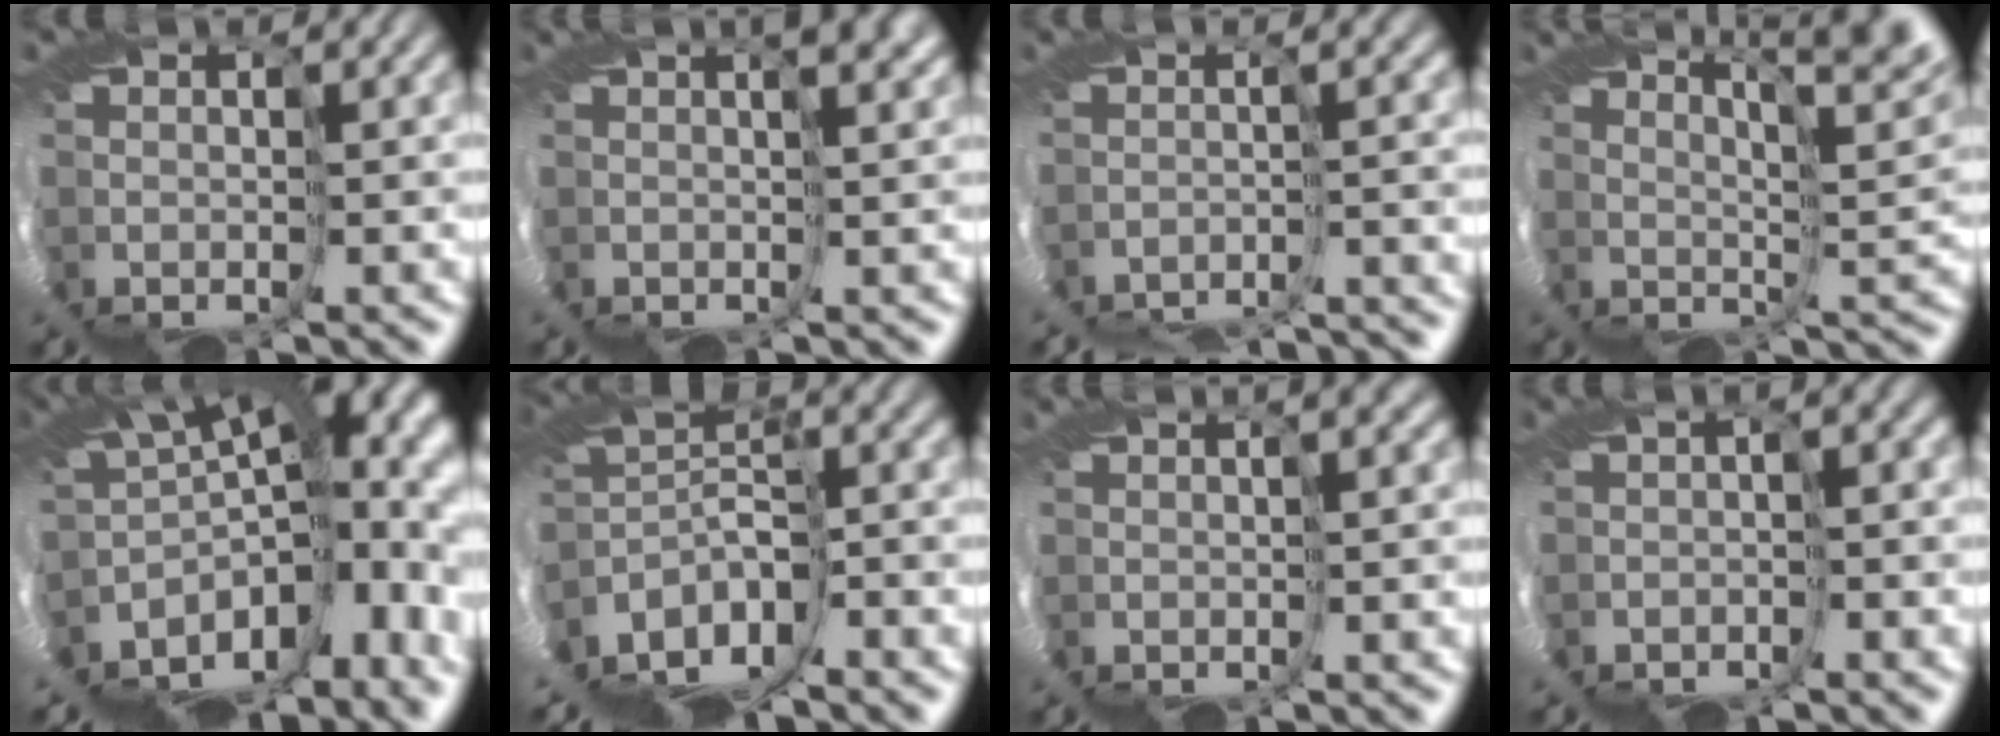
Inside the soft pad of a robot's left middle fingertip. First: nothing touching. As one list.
[{"total": 2.3, "force": [1.1, -1.9, 0.7], "torque": [-0.013, -0.004, 0.028]}, {"total": 9.7, "force": [-9.3, -2.2, -1.9], "torque": [0.024, -0.001, -0.108]}, {"total": 7.7, "force": [6.9, -2.7, 2.3], "torque": [-0.009, 0.023, 0.098]}, {"total": 8.2, "force": [-5.2, 2.8, 5.7], "torque": [-0.086, 0.004, -0.054]}, {"total": 4.5, "force": [-4.0, -1.0, 1.8], "torque": [-0.073, 0.008, -0.070]}, {"total": 3.3, "force": [-0.8, -2.7, -1.7], "torque": [0.026, -0.007, 0.002]}, {"total": 3.0, "force": [-2.1, -1.8, -1.1], "torque": [0.014, -0.010, -0.013]}]